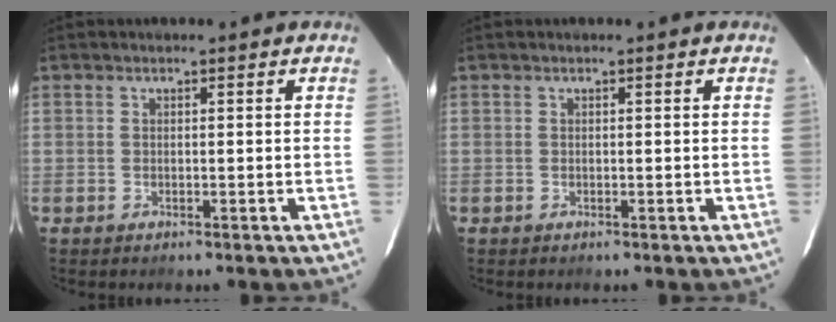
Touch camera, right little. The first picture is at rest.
{"total": 0.0}